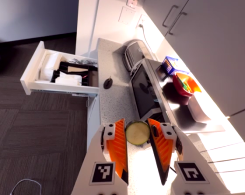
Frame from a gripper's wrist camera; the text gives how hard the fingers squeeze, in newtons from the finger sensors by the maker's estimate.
{"total": 10.8, "left": 11.1, "right": 10.5}